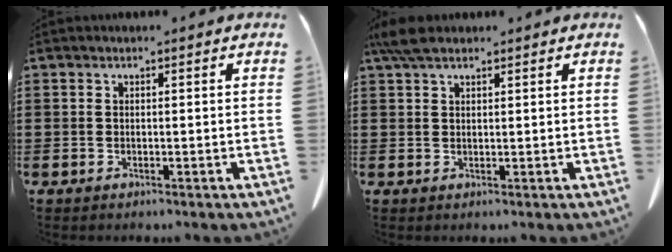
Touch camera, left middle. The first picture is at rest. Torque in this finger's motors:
{"motor_torque": [1.05, 0.91, 0.24, 0.07]}